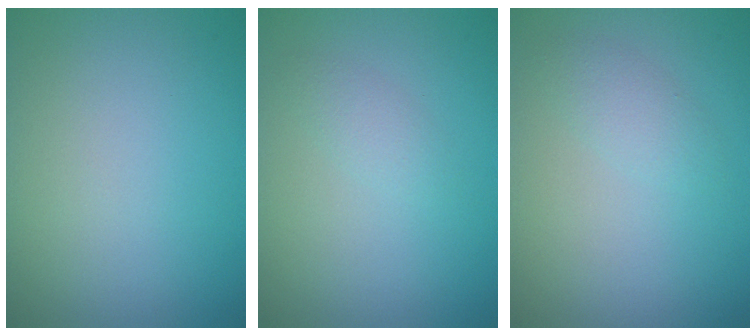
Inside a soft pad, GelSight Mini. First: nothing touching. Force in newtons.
{"total": 1.2, "press": 1.2, "slide": 0.0}
{"total": 1.5, "press": 1.5, "slide": 0.1}